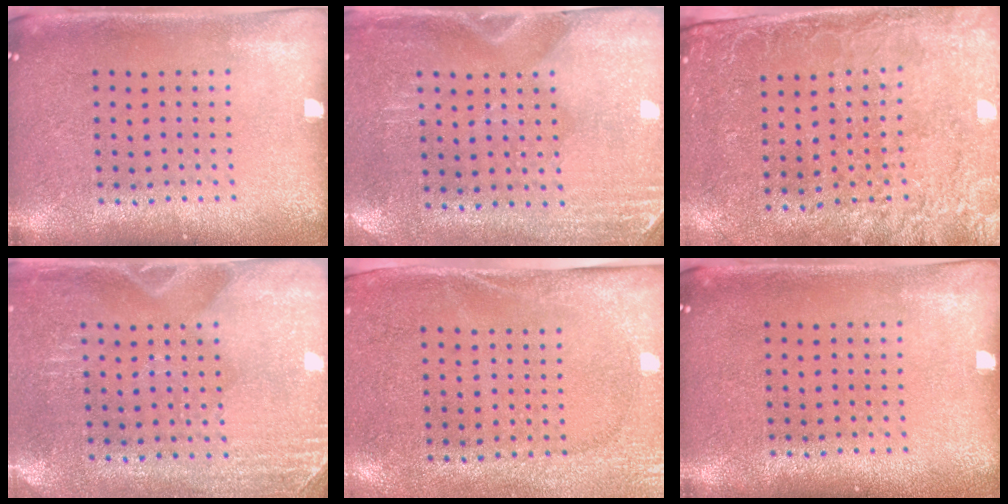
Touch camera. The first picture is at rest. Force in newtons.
{"total": 3.0, "press": 2.6, "slide": 1.5}
{"total": 2.6, "press": 2.4, "slide": 1.1}
{"total": 2.8, "press": 2.6, "slide": 1.2}
{"total": 2.7, "press": 2.1, "slide": 1.6}
{"total": 0.0}